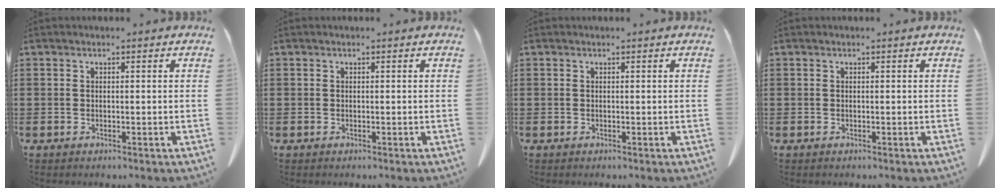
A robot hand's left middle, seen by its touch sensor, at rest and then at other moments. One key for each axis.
{"total": 0.0}
{"total": 0.0}
{"total": 0.0}